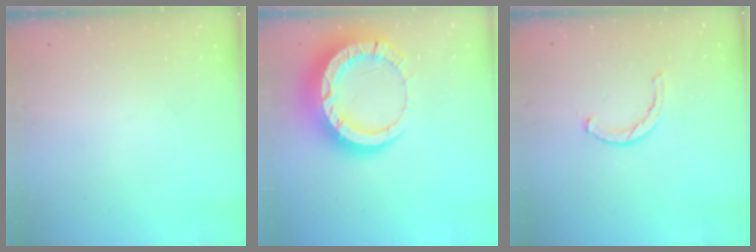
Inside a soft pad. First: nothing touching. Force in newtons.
{"total": 18.7, "press": 18.6, "slide": 1.9}
{"total": 2.3, "press": 2.2, "slide": 0.5}